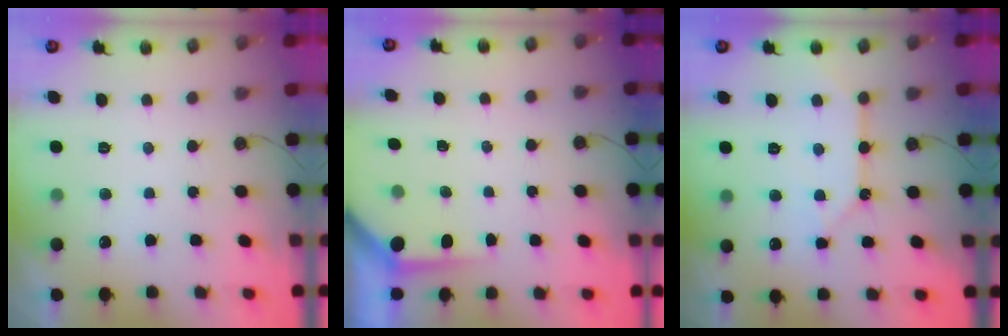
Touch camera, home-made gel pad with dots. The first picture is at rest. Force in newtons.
{"total": 3.7, "press": 3.7, "slide": 0.4}
{"total": 10.4, "press": 10.4, "slide": 0.9}